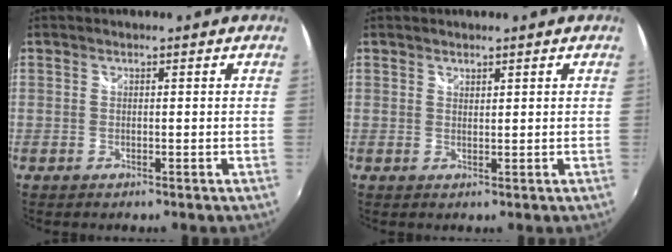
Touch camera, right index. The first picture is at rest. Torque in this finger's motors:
{"motor_torque": [-0.04, 0.10, 0.01, 0.00]}